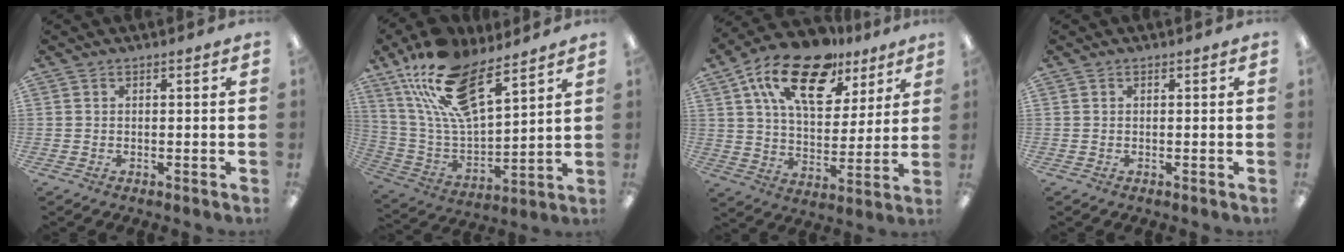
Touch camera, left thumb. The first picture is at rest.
{"total": 19.8, "force": [13.5, 7.5, 12.4], "torque": [-0.257, -0.072, 0.238]}
{"total": 20.3, "force": [12.4, 10.4, 12.3], "torque": [-0.222, -0.050, 0.218]}
{"total": 0.0}